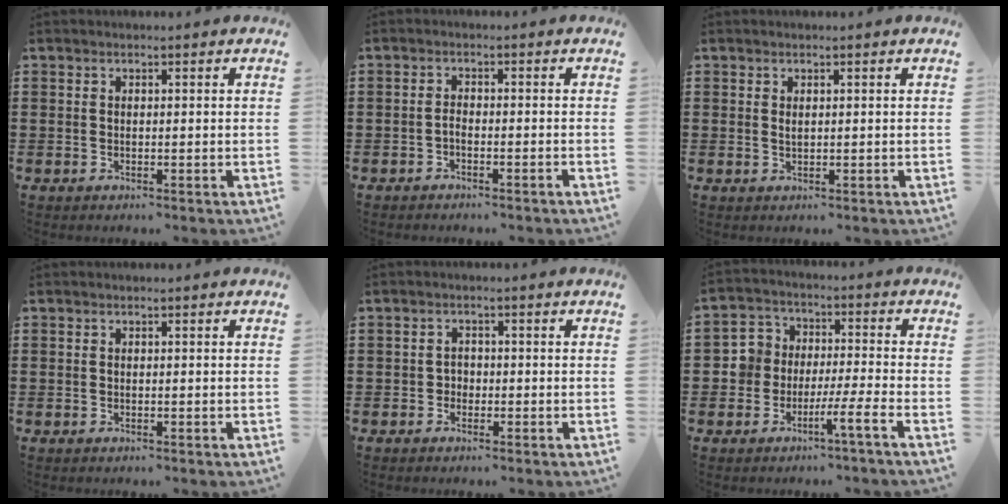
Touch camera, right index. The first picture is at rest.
{"total": 1.3, "force": [-1.0, 0.1, 0.7], "torque": [-0.015, -0.001, -0.019]}
{"total": 0.9, "force": [0.5, 0.4, 0.7], "torque": [-0.015, 0.001, 0.009]}
{"total": 0.0}
{"total": 1.4, "force": [-0.6, 1.1, 0.4], "torque": [-0.012, 0.001, -0.015]}
{"total": 4.1, "force": [-3.5, 1.5, 1.4], "torque": [-0.048, 0.001, -0.076]}